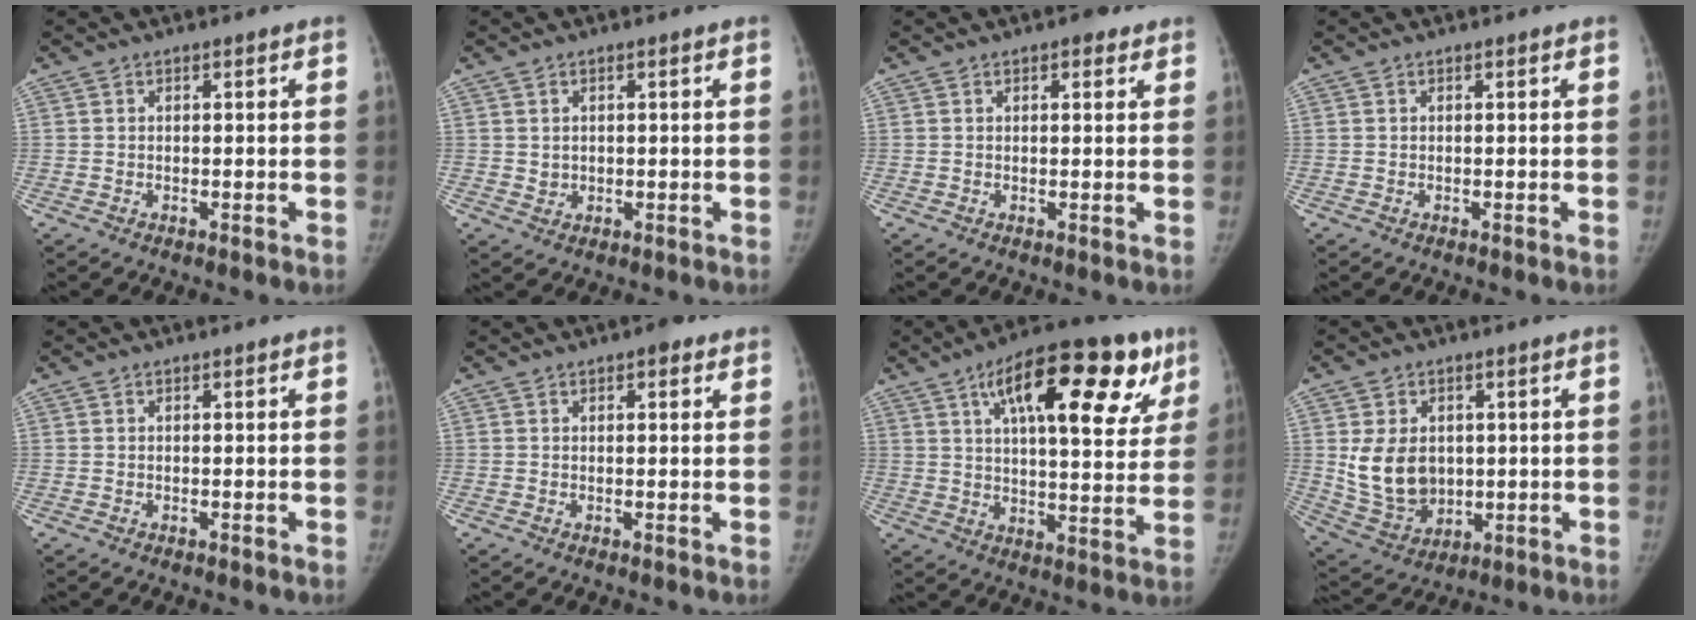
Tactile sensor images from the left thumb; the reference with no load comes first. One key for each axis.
{"total": 1.7, "fx": 0.2, "fy": 1.5, "fz": 0.6, "tx": -0.005, "ty": -0.003, "tz": 0.010}
{"total": 2.6, "fx": 1.5, "fy": 1.2, "fz": 1.7, "tx": -0.014, "ty": -0.003, "tz": 0.016}
{"total": 0.0}
{"total": 0.0}
{"total": 2.5, "fx": 1.3, "fy": 1.1, "fz": 1.9, "tx": -0.017, "ty": -0.001, "tz": 0.013}
{"total": 23.5, "fx": 11.2, "fy": 9.0, "fz": 18.6, "tx": -0.234, "ty": -0.005, "tz": 0.163}
{"total": 11.6, "fx": 1.2, "fy": 8.9, "fz": 7.4, "tx": -0.102, "ty": -0.014, "tz": 0.048}